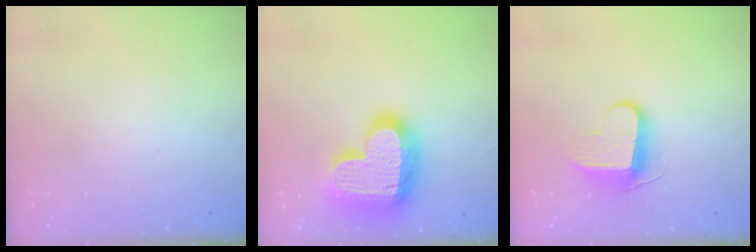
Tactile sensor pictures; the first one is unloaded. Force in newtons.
{"total": 26.7, "press": 26.6, "slide": 1.8}
{"total": 9.2, "press": 9.2, "slide": 0.9}